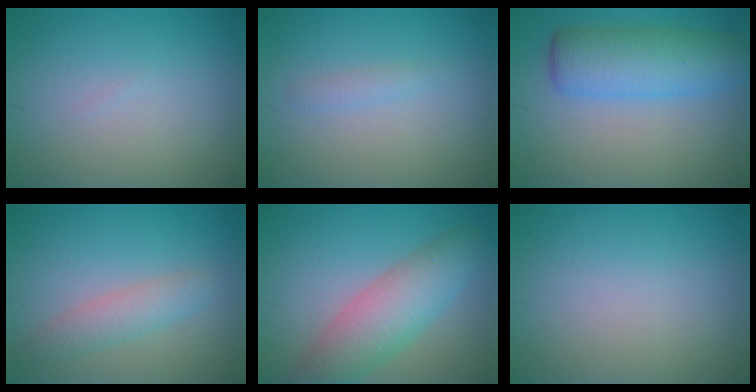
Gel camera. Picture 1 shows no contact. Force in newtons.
{"total": 1.0, "press": 0.9, "slide": 0.1}
{"total": 6.3, "press": 6.3, "slide": 0.2}
{"total": 2.6, "press": 2.6, "slide": 0.2}
{"total": 6.2, "press": 6.2, "slide": 0.3}
{"total": 0.0}